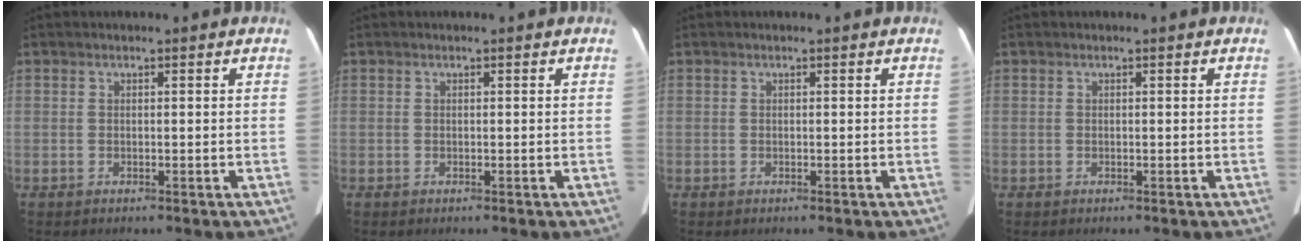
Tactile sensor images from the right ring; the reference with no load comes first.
{"total": 0.0}
{"total": 0.0}
{"total": 0.0}